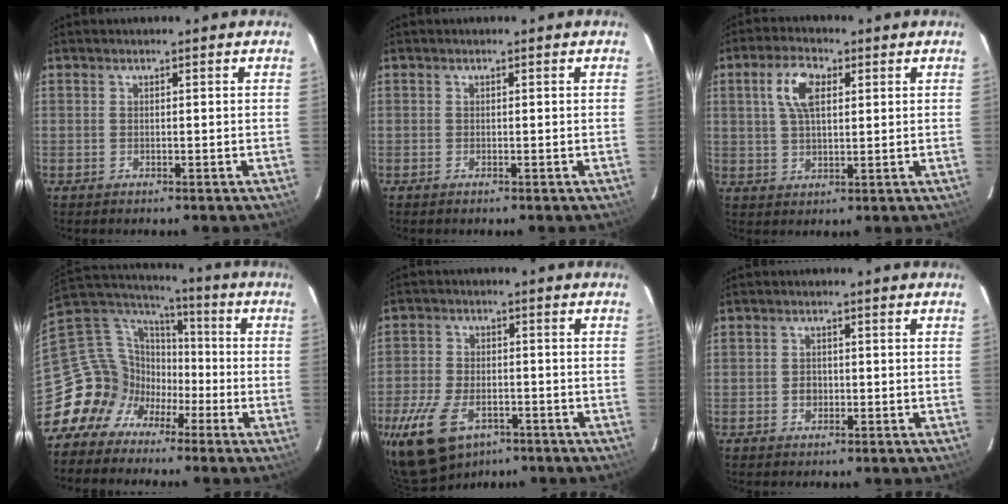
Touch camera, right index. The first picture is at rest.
{"total": 0.0}
{"total": 7.1, "force": [2.3, 3.5, 5.7], "torque": [-0.110, 0.015, 0.044]}
{"total": 14.8, "force": [-7.6, 12.1, 4.0], "torque": [-0.093, 0.047, -0.146]}
{"total": 12.9, "force": [-7.6, 7.4, 7.5], "torque": [-0.178, -0.019, -0.136]}
{"total": 1.9, "force": [-0.5, 1.7, 0.8], "torque": [-0.013, 0.006, -0.007]}